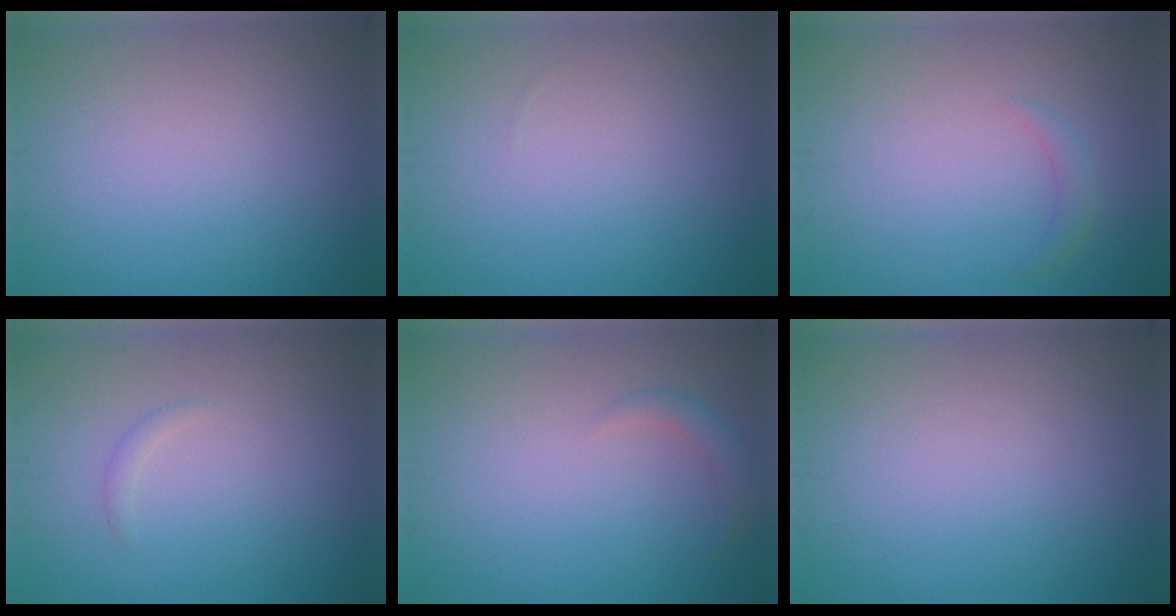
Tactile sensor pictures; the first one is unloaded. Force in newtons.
{"total": 0.0}
{"total": 1.1, "press": 1.1, "slide": 0.0}
{"total": 0.7, "press": 0.7, "slide": 0.1}
{"total": 1.5, "press": 1.5, "slide": 0.1}
{"total": 0.0}